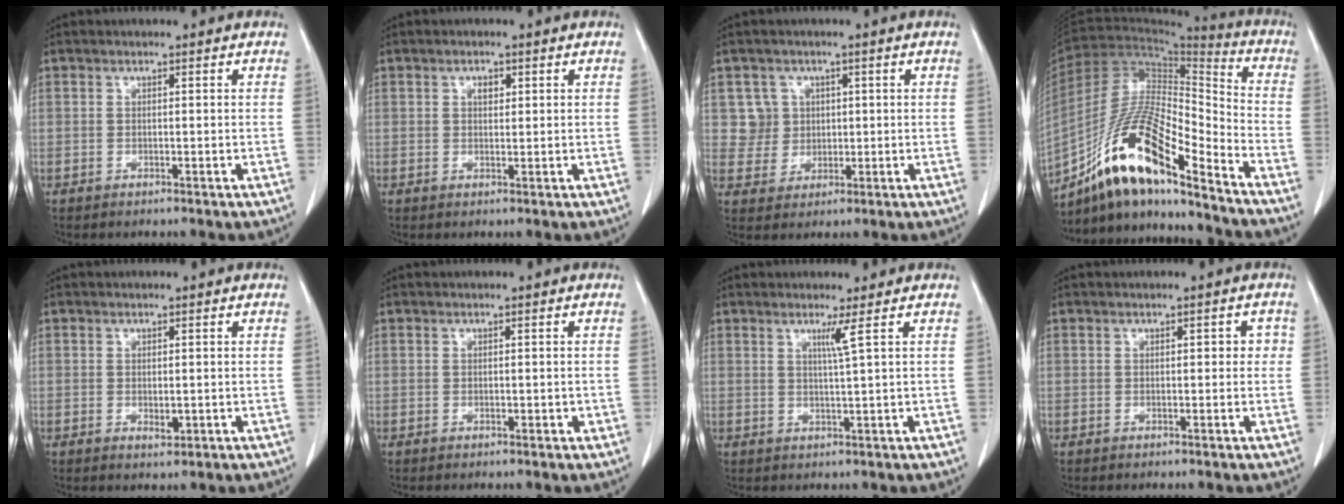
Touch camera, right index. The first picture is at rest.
{"total": 1.5, "force": [0.6, 0.9, 1.1], "torque": [-0.015, 0.000, 0.010]}
{"total": 4.6, "force": [1.2, 4.4, -0.3], "torque": [0.015, 0.011, 0.027]}
{"total": 17.8, "force": [-12.4, 2.6, 12.4], "torque": [-0.233, 0.003, -0.223]}
{"total": 1.6, "force": [-0.3, 0.8, 1.3], "torque": [-0.021, -0.003, 0.000]}
{"total": 0.8, "force": [-0.2, 0.5, 0.6], "torque": [-0.006, 0.002, -0.003]}
{"total": 2.2, "force": [1.1, -1.0, 1.7], "torque": [-0.035, -0.011, 0.024]}
{"total": 1.8, "force": [0.2, 1.2, 1.4], "torque": [-0.012, 0.019, 0.002]}